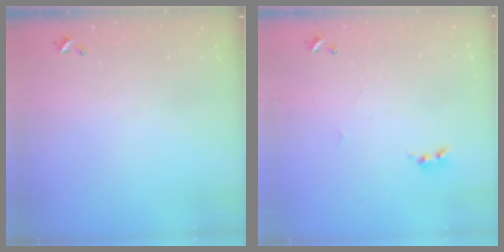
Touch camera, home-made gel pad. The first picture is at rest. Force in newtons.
{"total": 2.1, "press": 2.0, "slide": 0.5}